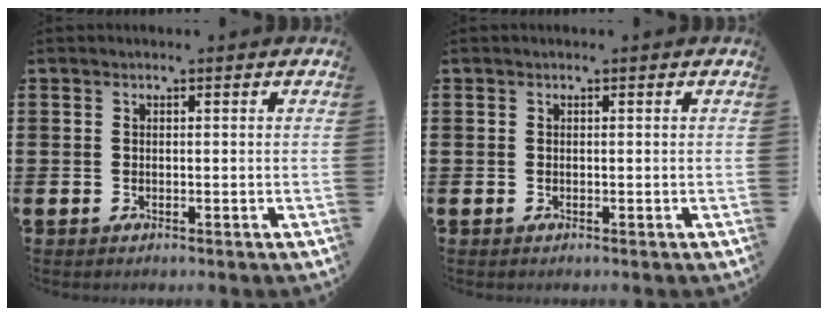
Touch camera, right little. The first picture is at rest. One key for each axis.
{"total": 0.0}